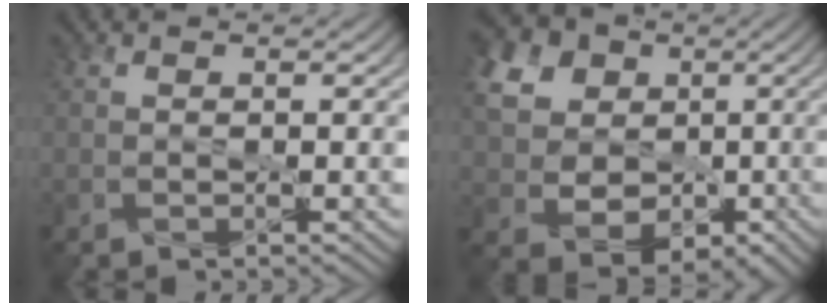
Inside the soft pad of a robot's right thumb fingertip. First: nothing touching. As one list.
[{"total": 14.6, "force": [2.3, 12.4, 7.3], "torque": [-0.237, 0.009, 0.050]}]